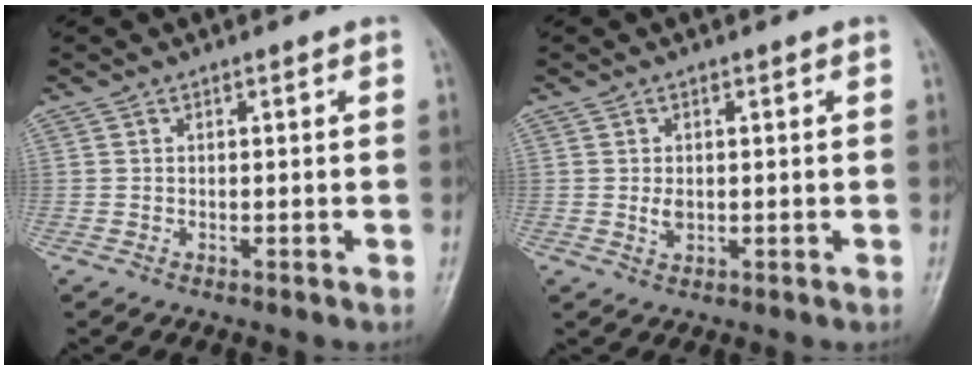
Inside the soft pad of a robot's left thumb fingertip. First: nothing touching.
{"total": 2.1, "force": [0.1, 1.3, 1.6], "torque": [-0.025, -0.004, 0.005]}